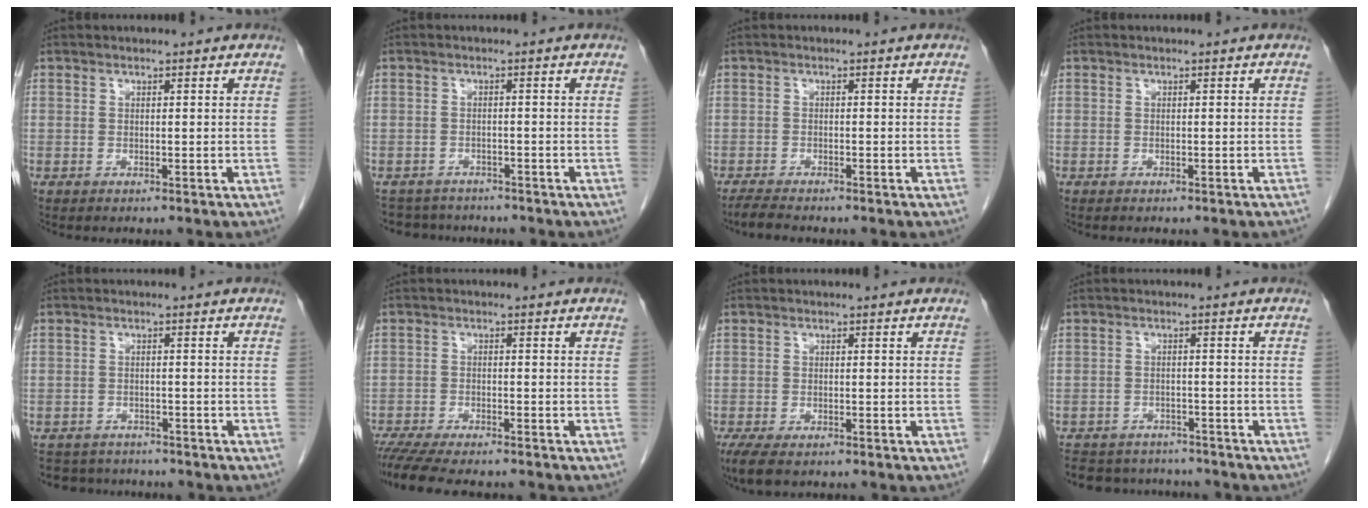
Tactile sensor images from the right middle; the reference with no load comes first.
{"total": 5.3, "force": [-5.0, 1.9, 0.2], "torque": [-0.001, 0.002, -0.073]}
{"total": 2.3, "force": [-2.1, 0.0, 1.0], "torque": [-0.026, -0.009, -0.038]}
{"total": 1.6, "force": [-1.3, 0.4, 0.8], "torque": [-0.014, -0.003, -0.012]}
{"total": 6.5, "force": [-6.1, 2.2, 0.8], "torque": [-0.012, 0.004, -0.086]}
{"total": 10.7, "force": [-9.4, 1.7, 4.9], "torque": [-0.073, -0.015, -0.143]}
{"total": 4.8, "force": [-3.4, 1.6, 2.9], "torque": [-0.057, -0.014, -0.052]}
{"total": 11.3, "force": [-10.2, 3.9, 2.8], "torque": [-0.056, 0.009, -0.134]}